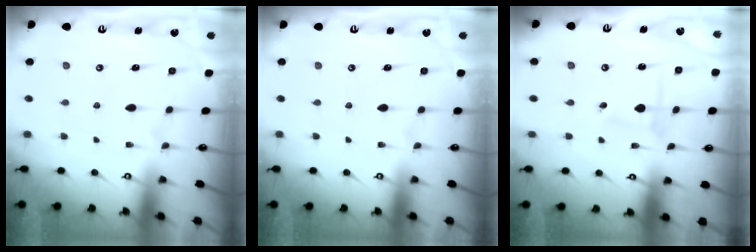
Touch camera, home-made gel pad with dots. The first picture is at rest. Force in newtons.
{"total": 0.0}
{"total": 1.0, "press": 1.0, "slide": 0.1}